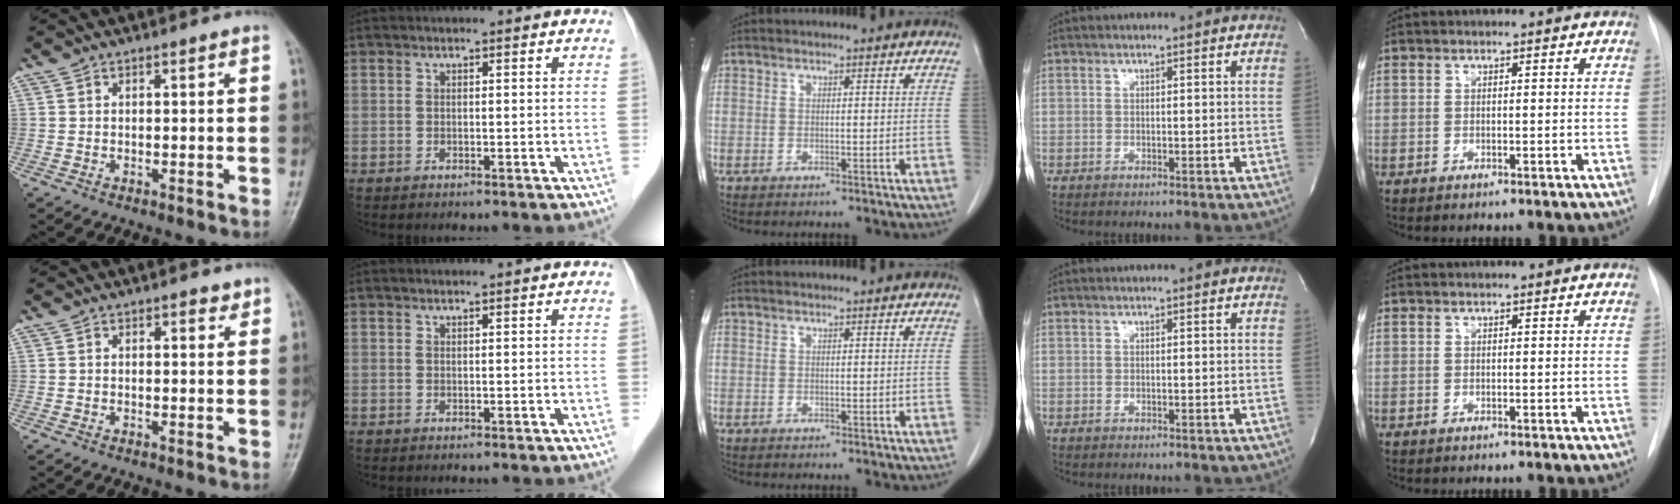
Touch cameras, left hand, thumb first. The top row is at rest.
{"thumb": {"total": 1.6, "force": [1.2, 0.8, 0.7], "torque": [-0.001, -0.006, 0.013]}, "index": {"total": 1.0, "force": [1.0, -0.2, 0.2], "torque": [-0.008, 0.003, 0.019]}}